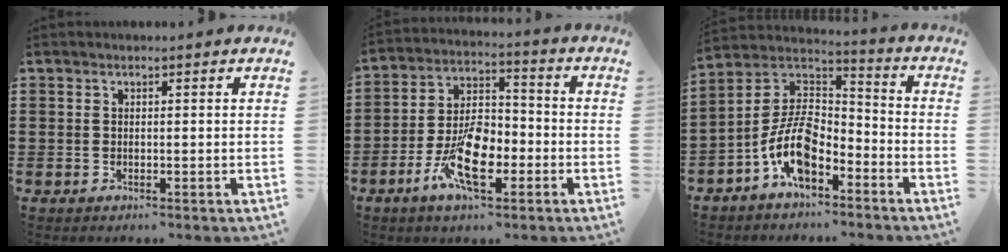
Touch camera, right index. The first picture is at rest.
{"total": 10.3, "force": [-4.4, 4.8, 8.0], "torque": [-0.168, 0.002, -0.078]}
{"total": 10.1, "force": [-5.4, 4.7, 7.1], "torque": [-0.170, -0.005, -0.110]}